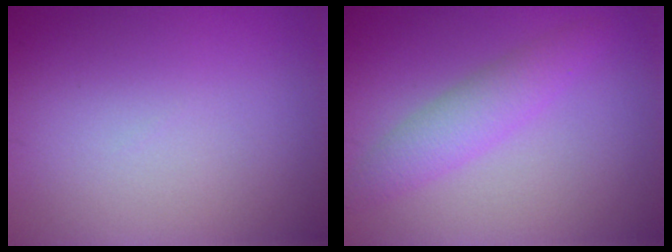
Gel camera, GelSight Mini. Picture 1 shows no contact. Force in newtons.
{"total": 2.8, "press": 2.8, "slide": 0.0}